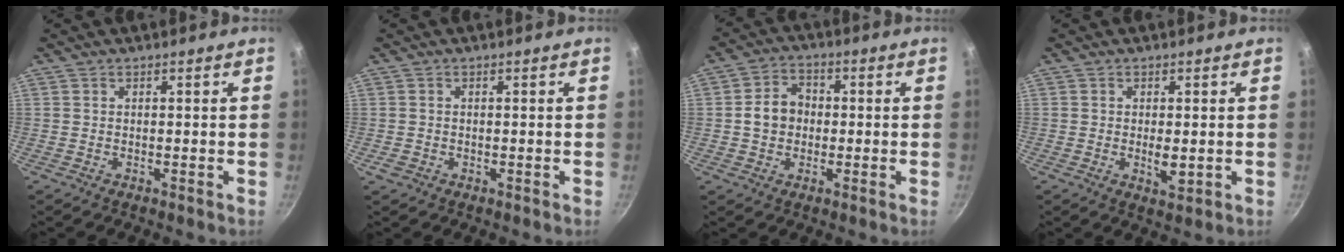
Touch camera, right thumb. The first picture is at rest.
{"total": 1.3, "force": [-0.4, 1.1, 0.5], "torque": [-0.010, 0.003, -0.008]}
{"total": 7.0, "force": [-0.2, 5.7, 4.1], "torque": [-0.053, 0.018, -0.011]}
{"total": 3.2, "force": [-0.3, 1.5, 2.9], "torque": [-0.044, -0.006, -0.004]}